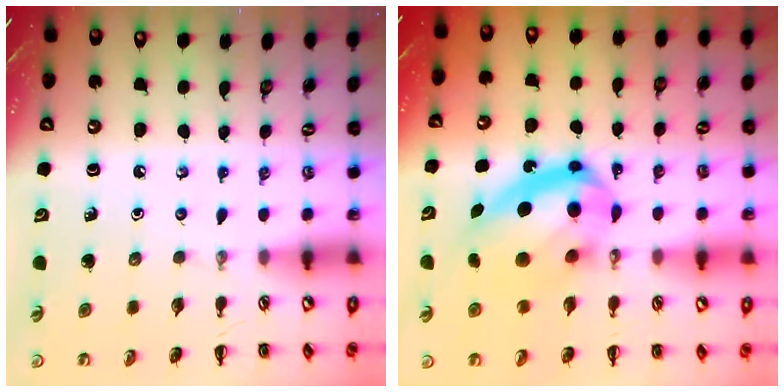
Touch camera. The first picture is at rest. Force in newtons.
{"total": 16.6, "press": 16.2, "slide": 3.9}